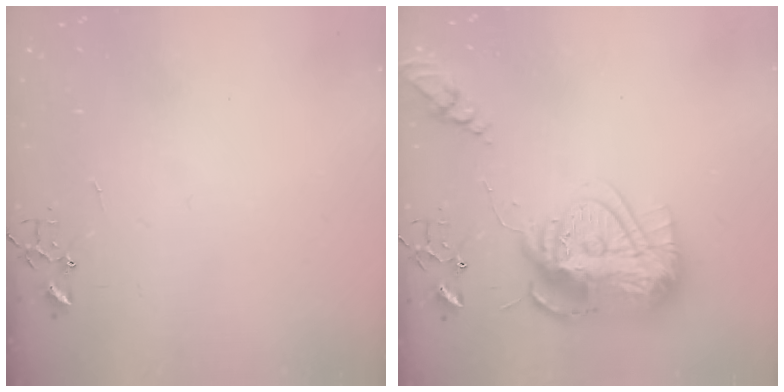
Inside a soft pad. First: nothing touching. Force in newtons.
{"total": 18.9, "press": 18.9, "slide": 1.6}